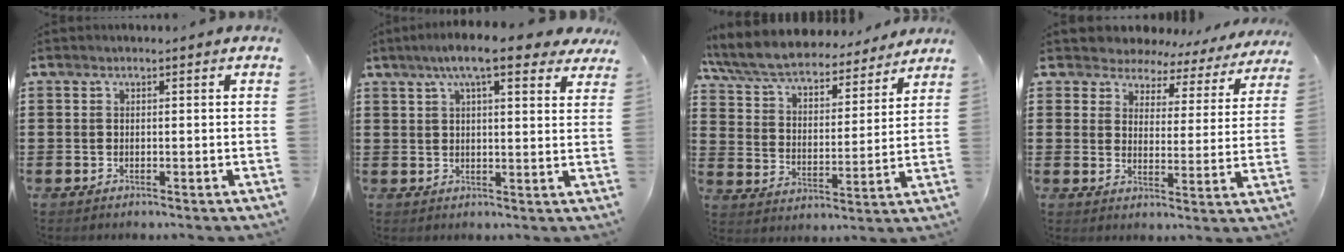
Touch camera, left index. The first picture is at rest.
{"total": 8.4, "force": [6.0, 1.4, 5.8], "torque": [-0.111, -0.003, 0.103]}
{"total": 8.0, "force": [7.4, 1.1, 2.6], "torque": [-0.083, -0.045, 0.131]}
{"total": 4.3, "force": [4.0, 1.7, 0.0], "torque": [-0.030, -0.026, 0.066]}